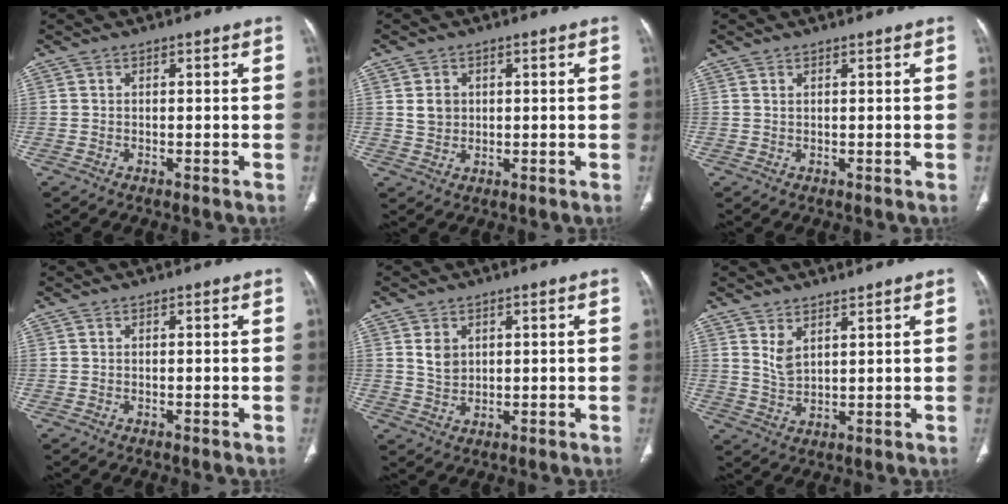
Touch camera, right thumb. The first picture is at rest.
{"total": 3.5, "force": [0.7, 3.0, 1.5], "torque": [-0.010, -0.002, 0.017]}
{"total": 0.5, "force": [0.5, 0.0, 0.2], "torque": [-0.005, -0.003, 0.009]}
{"total": 0.0}
{"total": 3.7, "force": [1.3, 2.8, 2.0], "torque": [-0.022, -0.011, 0.031]}
{"total": 4.1, "force": [2.8, 1.6, 2.5], "torque": [-0.042, -0.029, 0.061]}